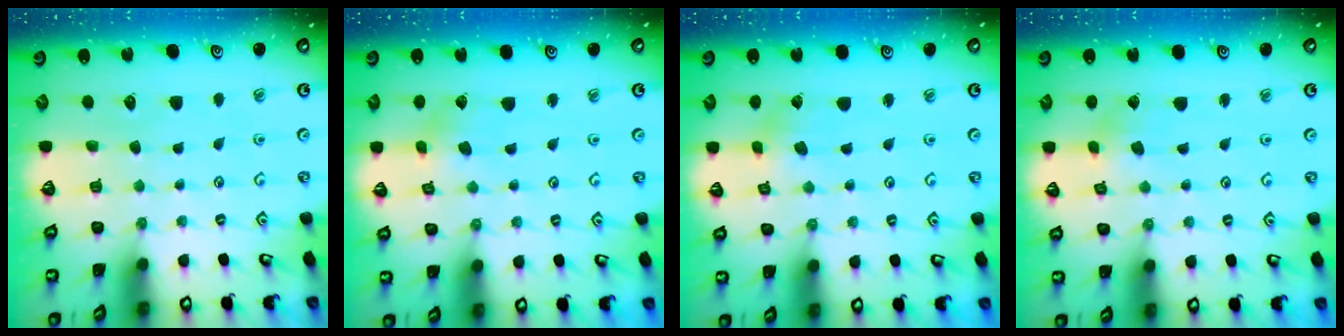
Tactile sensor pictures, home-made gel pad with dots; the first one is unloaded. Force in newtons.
{"total": 1.9, "press": 1.9, "slide": 0.3}
{"total": 1.4, "press": 1.4, "slide": 0.3}
{"total": 2.5, "press": 2.5, "slide": 0.2}